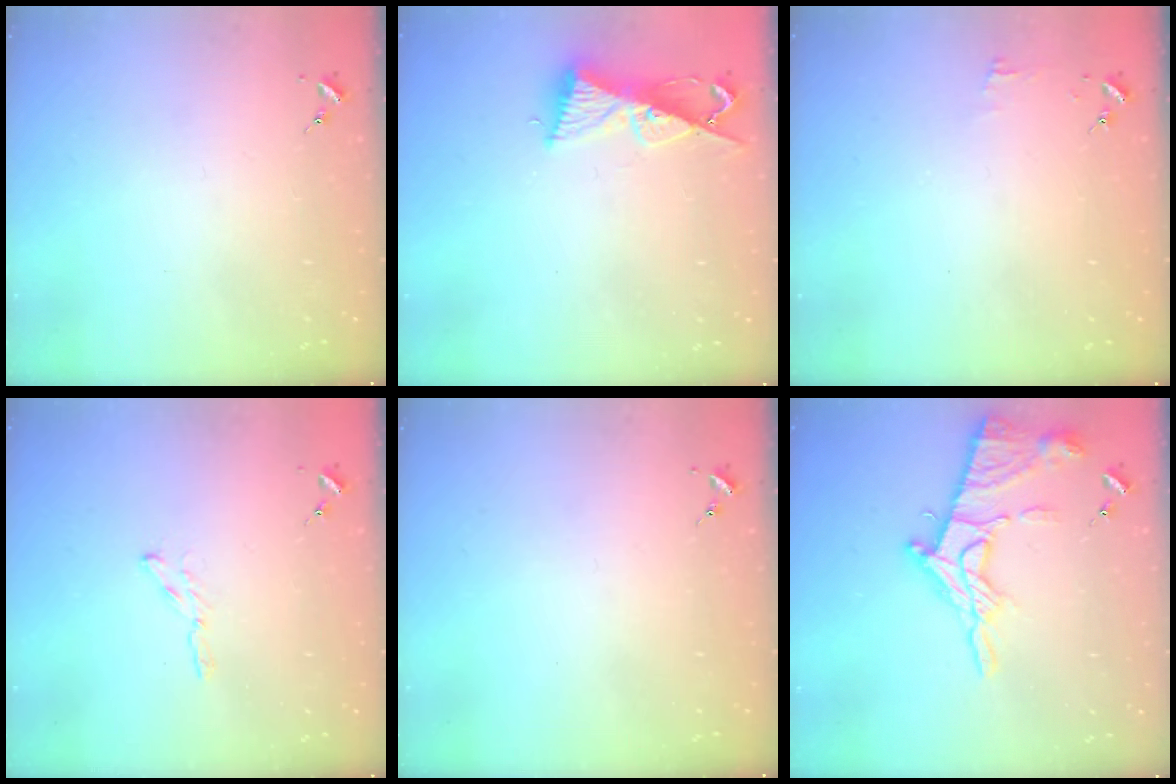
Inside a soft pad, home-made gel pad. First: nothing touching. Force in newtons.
{"total": 9.6, "press": 9.6, "slide": 0.4}
{"total": 3.5, "press": 3.5, "slide": 0.3}
{"total": 2.4, "press": 2.4, "slide": 0.2}
{"total": 0.0}
{"total": 15.7, "press": 15.7, "slide": 1.3}